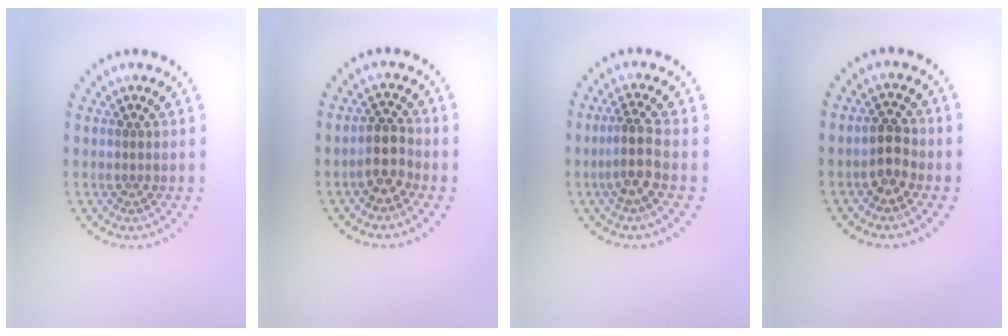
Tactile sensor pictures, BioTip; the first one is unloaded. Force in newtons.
{"total": 2.5, "press": 2.2, "slide": 1.1}
{"total": 2.6, "press": 2.0, "slide": 1.7}
{"total": 2.4, "press": 2.3, "slide": 0.8}